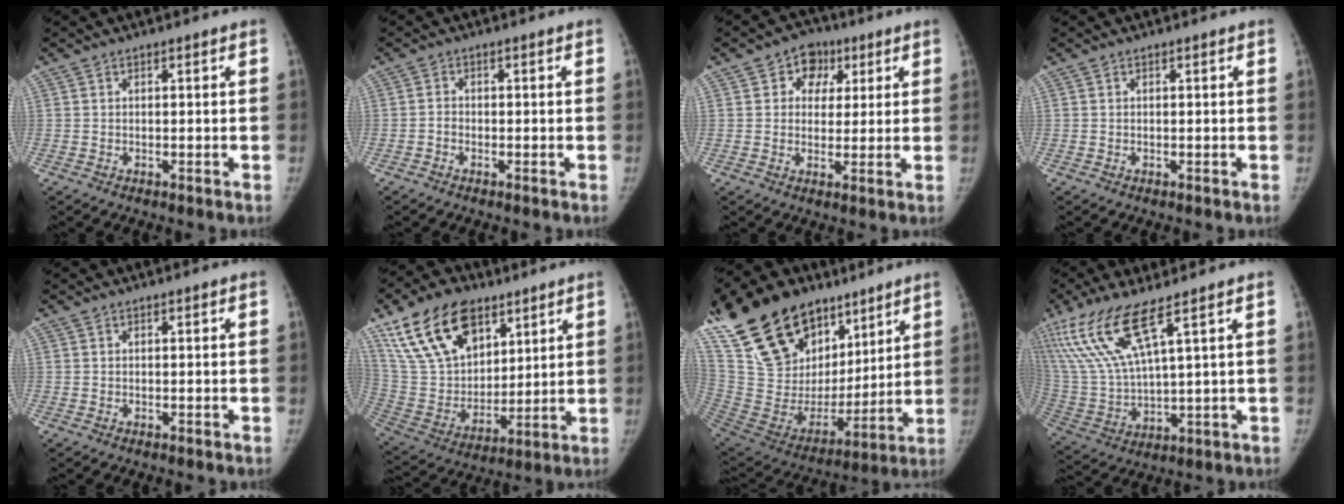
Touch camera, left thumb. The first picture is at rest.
{"total": 1.2, "force": [-0.8, 0.8, 0.4], "torque": [-0.005, 0.005, -0.018]}
{"total": 6.8, "force": [2.7, 5.7, 2.6], "torque": [0.001, -0.002, 0.034]}
{"total": 0.0}
{"total": 0.0}
{"total": 21.5, "force": [12.5, 12.9, 11.9], "torque": [-0.195, -0.037, 0.237]}
{"total": 31.7, "force": [19.9, 18.4, 16.4], "torque": [-0.295, -0.021, 0.360]}
{"total": 14.7, "force": [8.3, 3.2, 11.7], "torque": [-0.274, -0.033, 0.180]}